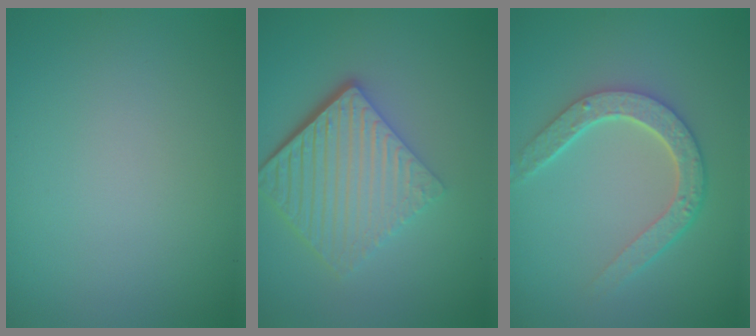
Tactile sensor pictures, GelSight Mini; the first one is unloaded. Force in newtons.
{"total": 7.0, "press": 4.5, "slide": 5.3}
{"total": 4.4, "press": 3.4, "slide": 2.7}